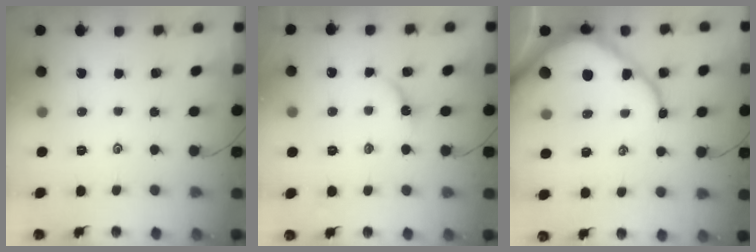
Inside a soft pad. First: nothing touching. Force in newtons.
{"total": 4.1, "press": 4.1, "slide": 0.4}
{"total": 12.8, "press": 12.8, "slide": 1.1}